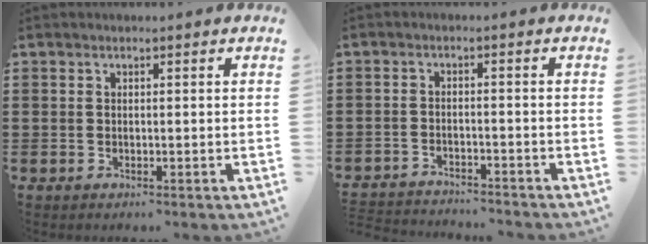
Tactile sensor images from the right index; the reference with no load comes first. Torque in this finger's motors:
{"motor_torque": [-2.14, 0.00, -1.05, -0.10]}